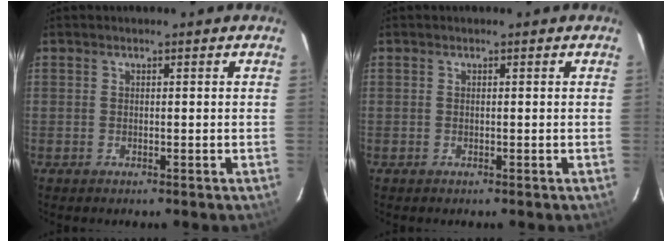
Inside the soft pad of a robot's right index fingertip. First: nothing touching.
{"total": 0.0}